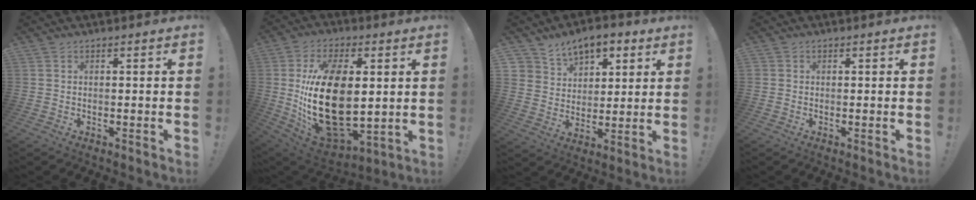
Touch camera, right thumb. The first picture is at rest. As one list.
[{"total": 26.7, "force": [1.9, 15.3, 21.8], "torque": [-0.444, -0.021, 0.044]}, {"total": 9.2, "force": [6.0, 6.6, 2.4], "torque": [-0.039, -0.040, 0.117]}, {"total": 0.6, "force": [0.1, 0.6, 0.0], "torque": [-0.005, 0.002, 0.004]}]